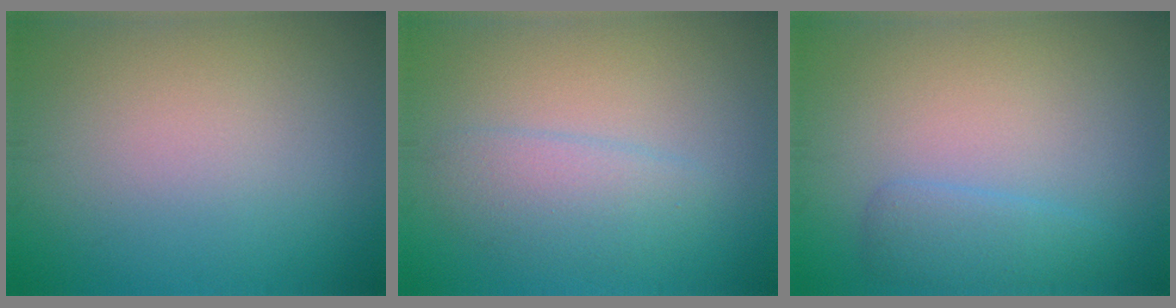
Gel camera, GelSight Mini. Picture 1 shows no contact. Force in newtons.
{"total": 2.6, "press": 2.6, "slide": 0.1}
{"total": 2.2, "press": 2.2, "slide": 0.1}